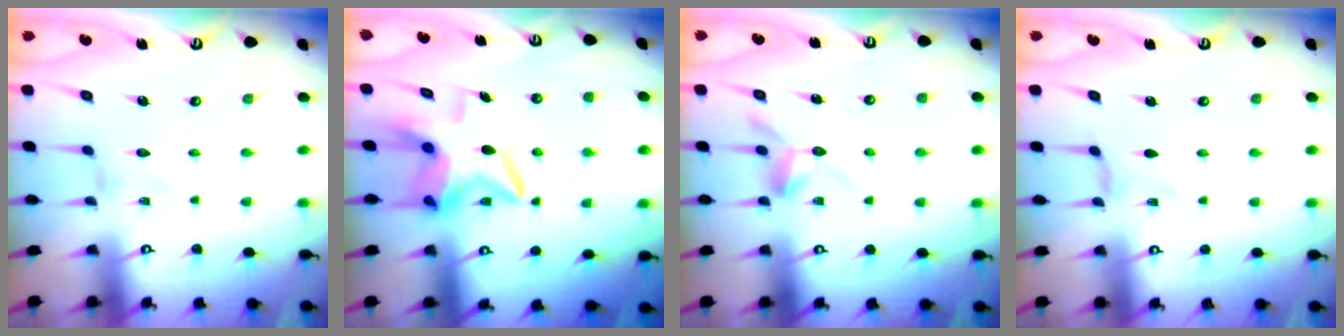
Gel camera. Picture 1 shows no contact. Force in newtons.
{"total": 9.4, "press": 9.4, "slide": 1.0}
{"total": 6.9, "press": 6.9, "slide": 0.9}
{"total": 0.0}